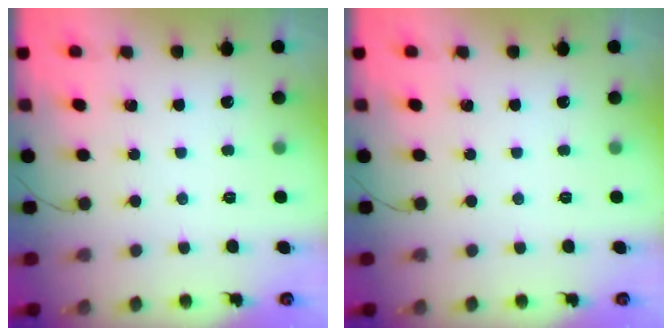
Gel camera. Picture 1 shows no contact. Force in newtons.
{"total": 0.0}